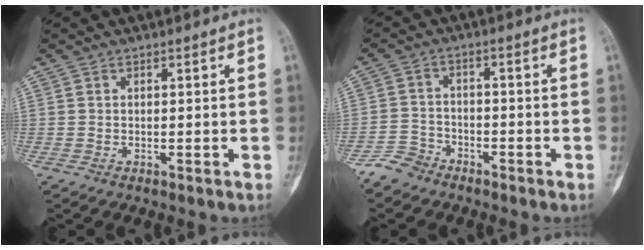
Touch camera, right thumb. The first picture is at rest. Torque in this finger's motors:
{"motor_torque": [0.63, -0.77, 0.23, -0.17, -0.01]}